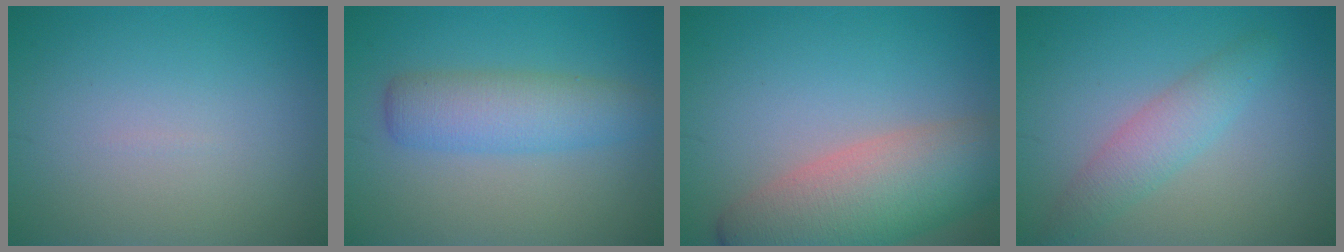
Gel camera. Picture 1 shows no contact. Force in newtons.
{"total": 4.4, "press": 4.4, "slide": 0.1}
{"total": 8.8, "press": 8.7, "slide": 0.7}
{"total": 2.9, "press": 2.9, "slide": 0.1}